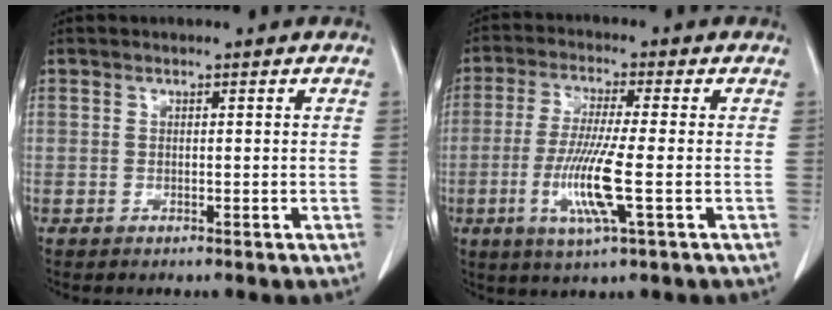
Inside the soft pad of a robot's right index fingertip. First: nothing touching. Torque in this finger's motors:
{"motor_torque": [1.35, -0.50, 0.76, 0.21]}